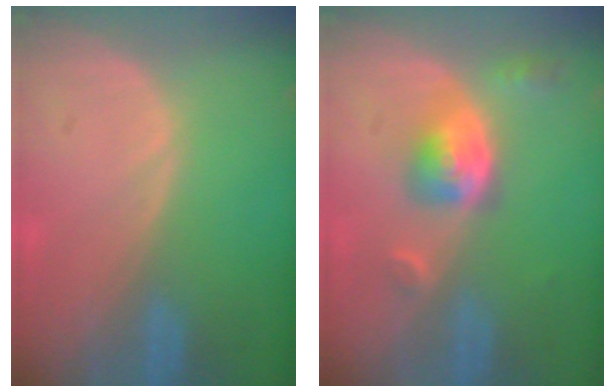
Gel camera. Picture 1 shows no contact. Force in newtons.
{"total": 5.4, "press": 5.0, "slide": 2.1}